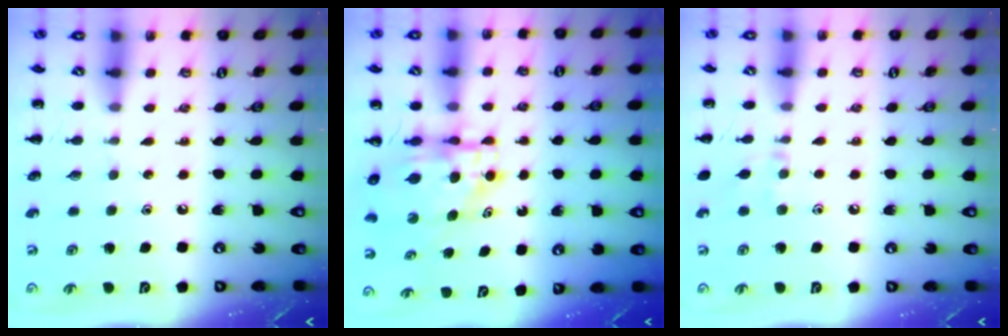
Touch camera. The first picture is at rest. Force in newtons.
{"total": 6.2, "press": 6.1, "slide": 1.4}
{"total": 6.5, "press": 6.1, "slide": 2.0}